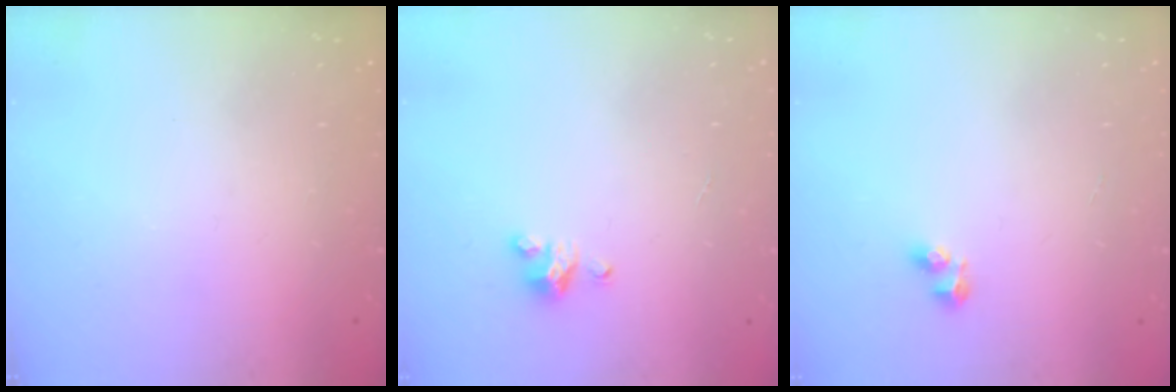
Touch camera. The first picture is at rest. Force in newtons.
{"total": 3.0, "press": 3.0, "slide": 0.3}
{"total": 3.3, "press": 3.2, "slide": 1.0}